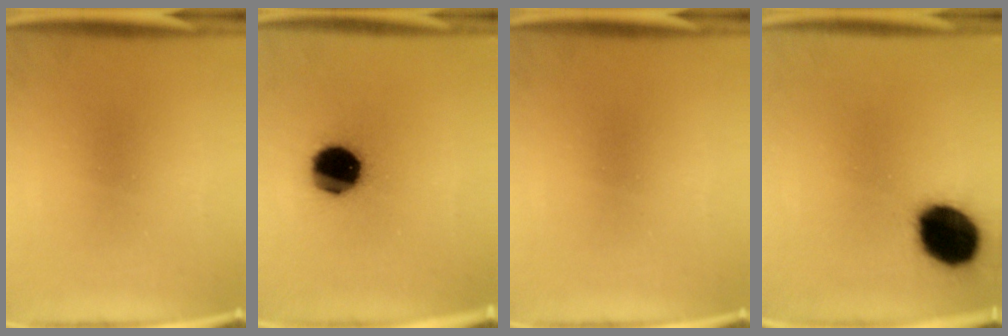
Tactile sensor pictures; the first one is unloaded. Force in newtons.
{"total": 15.9}
{"total": 0.0}
{"total": 16.0}